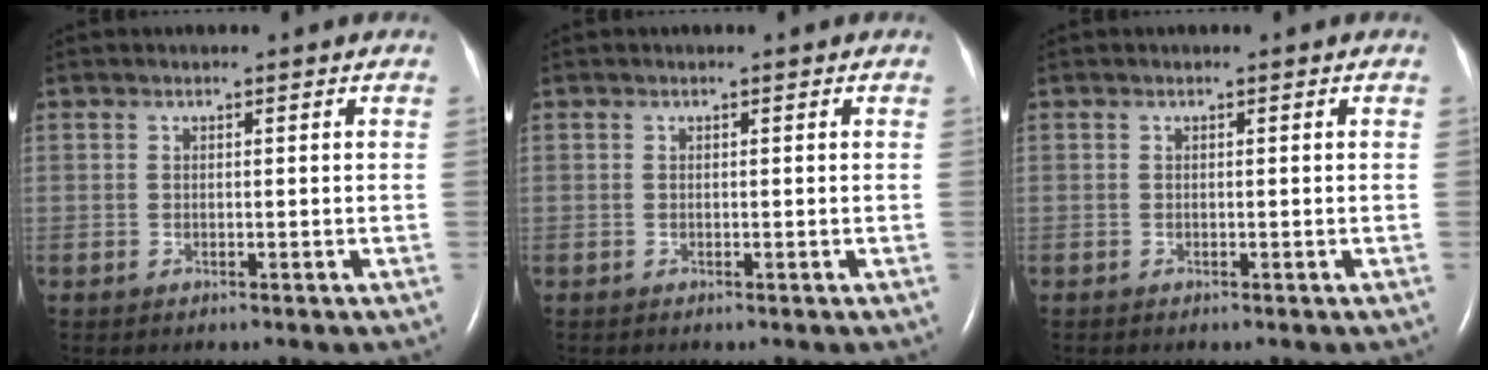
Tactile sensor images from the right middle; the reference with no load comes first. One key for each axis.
{"total": 0.0}
{"total": 0.0}